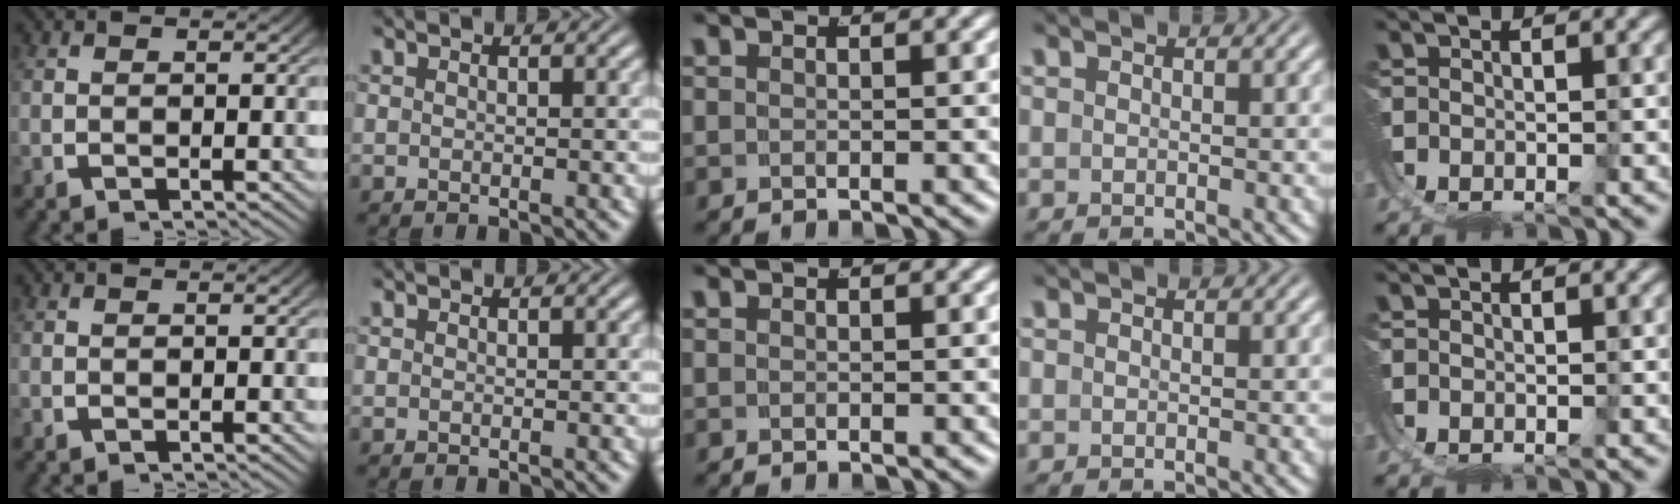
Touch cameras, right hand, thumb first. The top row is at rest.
{}